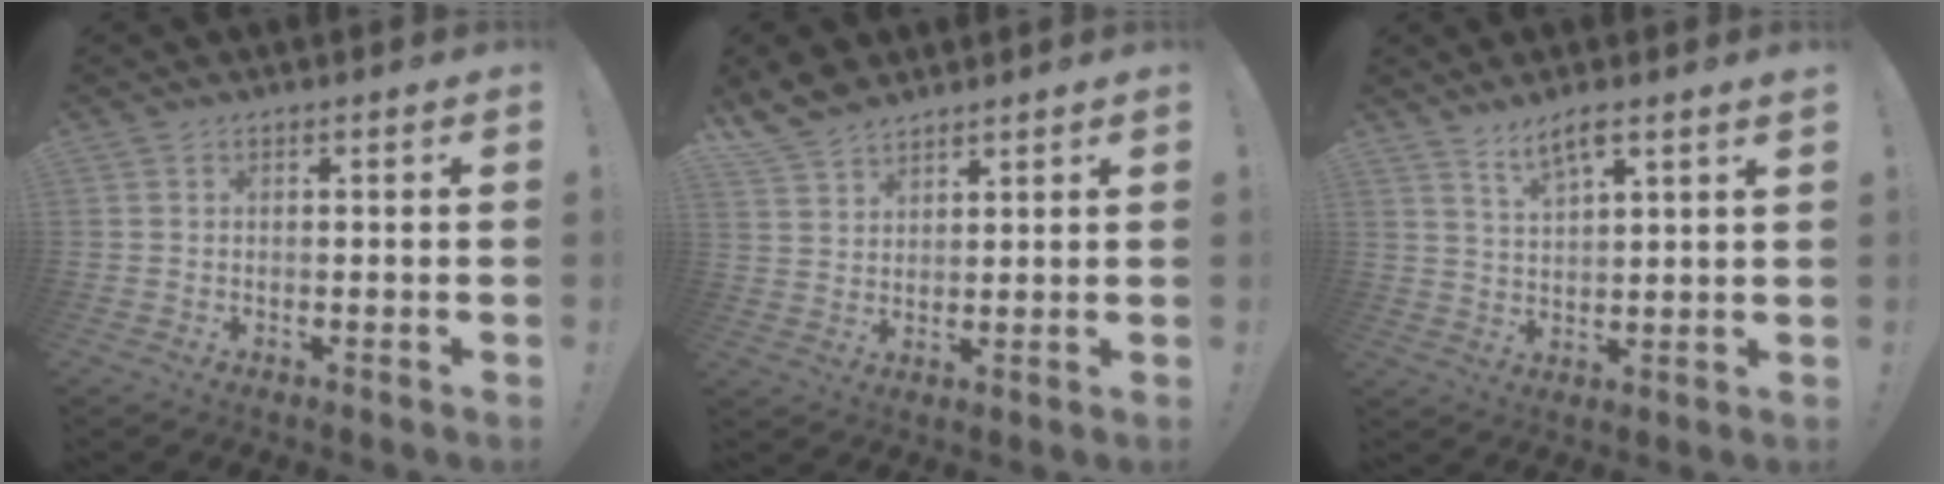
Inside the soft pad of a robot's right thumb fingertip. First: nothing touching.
{"total": 7.4, "force": [6.3, 3.3, 2.0], "torque": [-0.046, -0.038, 0.125]}
{"total": 6.0, "force": [4.7, 0.7, 3.6], "torque": [-0.070, -0.021, 0.082]}